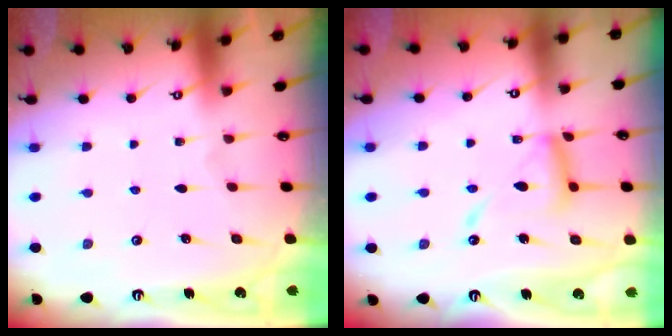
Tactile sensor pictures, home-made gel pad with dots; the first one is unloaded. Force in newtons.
{"total": 13.5, "press": 13.4, "slide": 1.1}